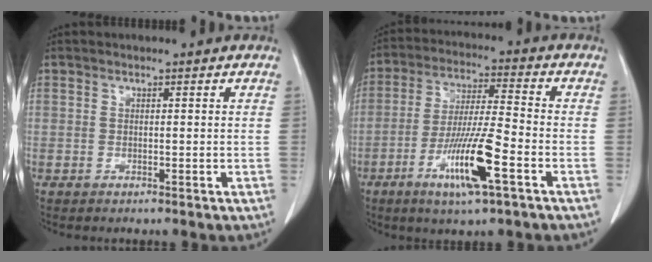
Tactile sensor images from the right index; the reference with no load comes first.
{"total": 12.2, "force": [-5.2, 0.7, 11.0], "torque": [-0.208, -0.015, -0.095]}